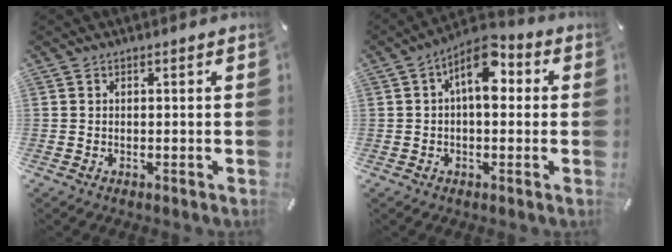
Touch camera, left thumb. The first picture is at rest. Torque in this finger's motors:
{"motor_torque": [0.22, 0.39, 0.69, 0.08, 0.30]}